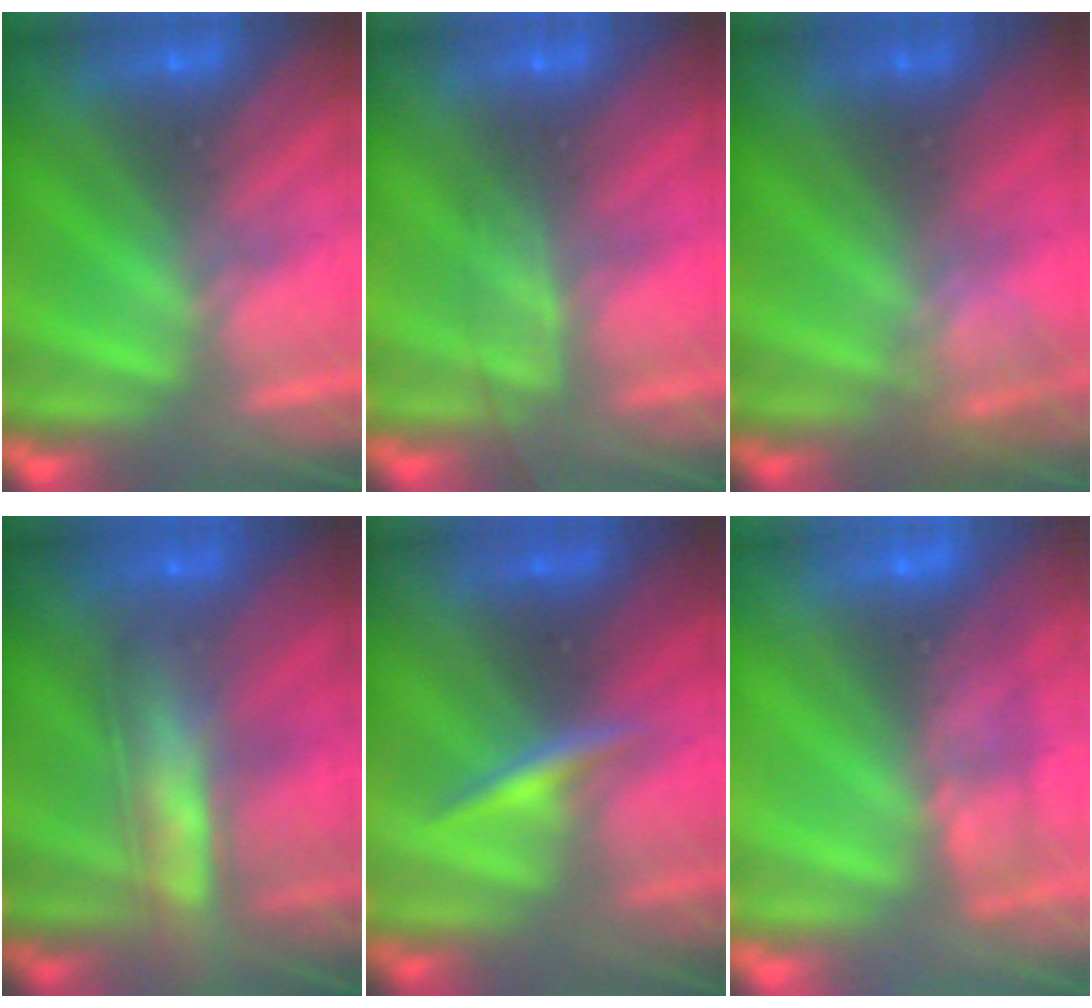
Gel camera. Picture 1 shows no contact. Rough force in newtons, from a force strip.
{"total": 2.5}
{"total": 2.4}
{"total": 6.2}
{"total": 2.6}
{"total": 2.4}